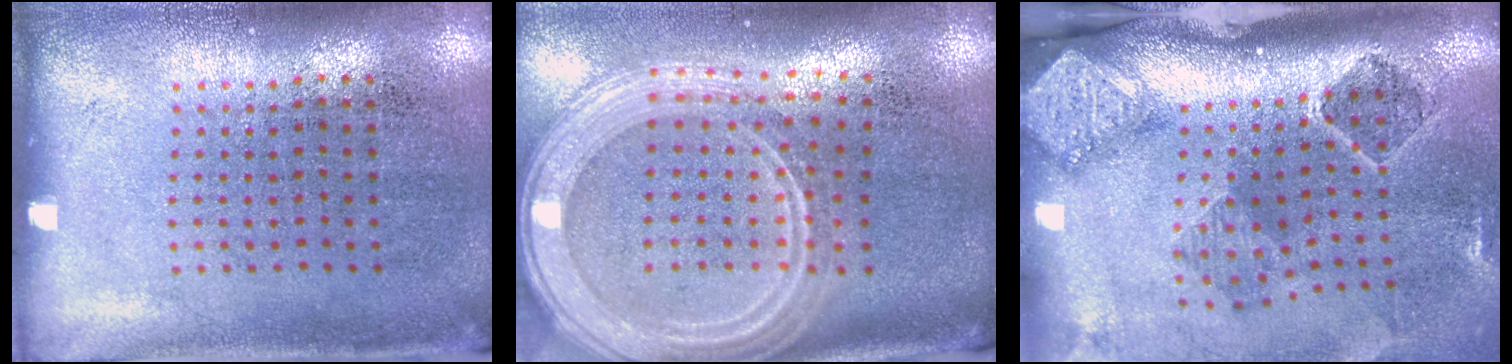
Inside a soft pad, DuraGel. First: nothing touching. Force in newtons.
{"total": 3.2, "press": 2.6, "slide": 1.8}
{"total": 2.8, "press": 1.9, "slide": 2.2}